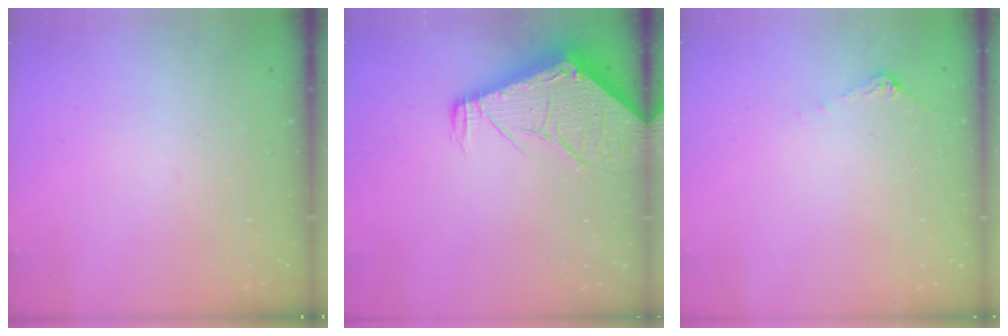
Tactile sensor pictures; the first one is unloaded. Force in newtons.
{"total": 10.4, "press": 10.3, "slide": 1.3}
{"total": 5.4, "press": 5.4, "slide": 0.5}